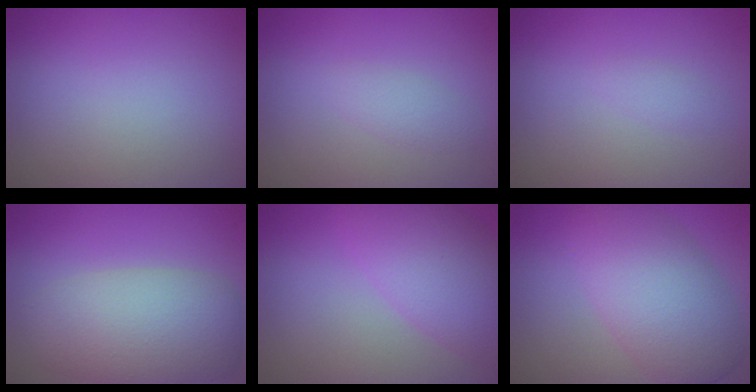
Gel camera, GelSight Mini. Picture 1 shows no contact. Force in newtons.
{"total": 1.2, "press": 1.2, "slide": 0.0}
{"total": 0.7, "press": 0.7, "slide": 0.1}
{"total": 7.0, "press": 7.0, "slide": 0.4}
{"total": 5.8, "press": 5.8, "slide": 0.2}
{"total": 7.1, "press": 7.1, "slide": 0.2}